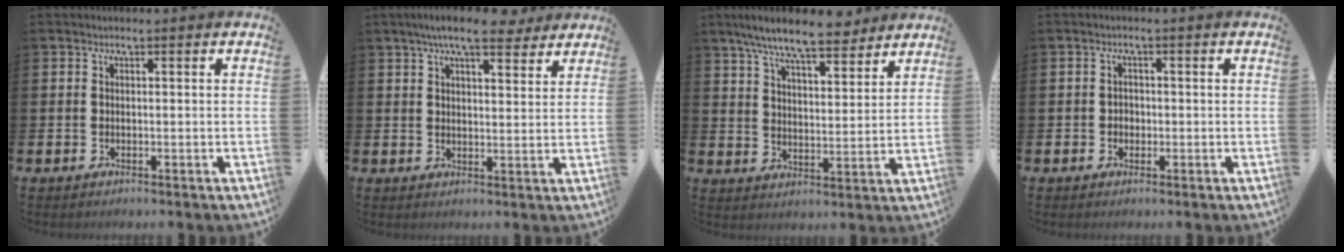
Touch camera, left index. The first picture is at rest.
{"total": 7.3, "force": [6.3, 1.6, 3.4], "torque": [-0.059, -0.021, 0.109]}
{"total": 9.3, "force": [8.4, 1.5, 3.7], "torque": [-0.091, -0.037, 0.153]}
{"total": 1.4, "force": [-0.3, 1.3, 0.4], "torque": [0.005, 0.000, -0.011]}